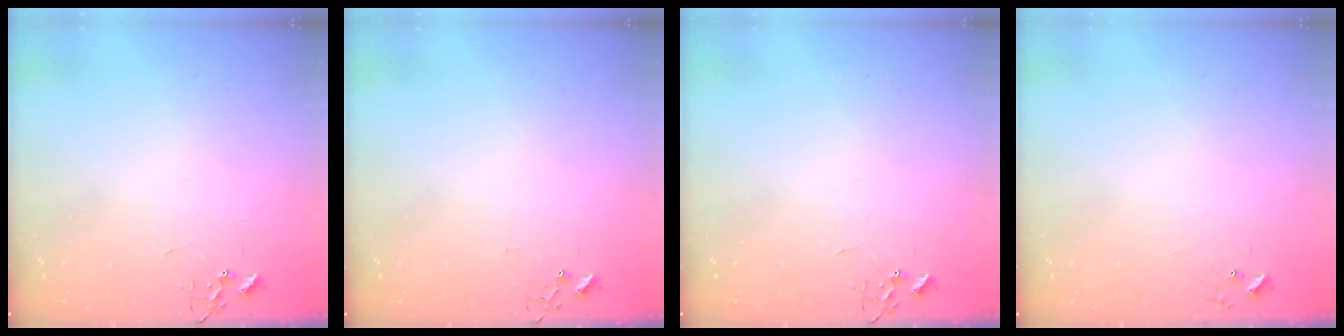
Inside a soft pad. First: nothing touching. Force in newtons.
{"total": 3.6, "press": 3.6, "slide": 0.4}
{"total": 0.0}
{"total": 4.7, "press": 4.7, "slide": 0.4}